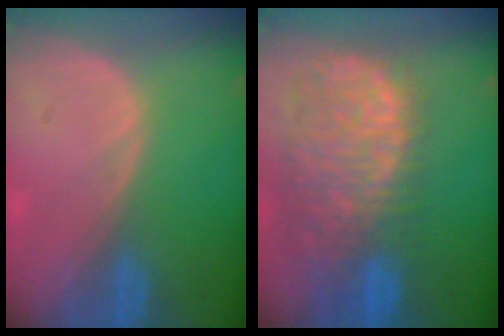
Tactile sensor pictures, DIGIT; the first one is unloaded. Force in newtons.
{"total": 13.3, "press": 11.0, "slide": 7.5}